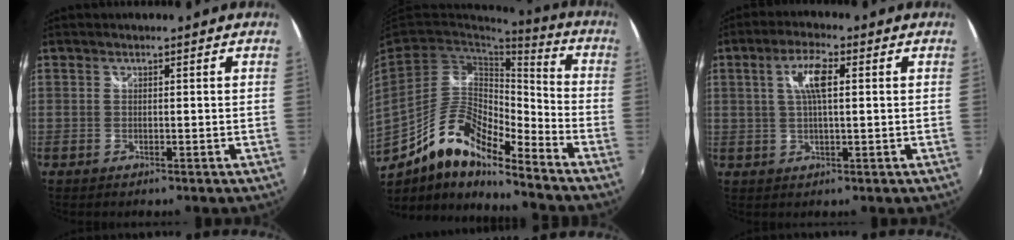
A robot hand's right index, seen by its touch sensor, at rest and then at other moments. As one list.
[{"total": 15.3, "force": [-10.7, 4.7, 9.8], "torque": [-0.181, -0.002, -0.203]}, {"total": 6.0, "force": [1.4, 1.6, 5.6], "torque": [-0.104, 0.008, 0.027]}]